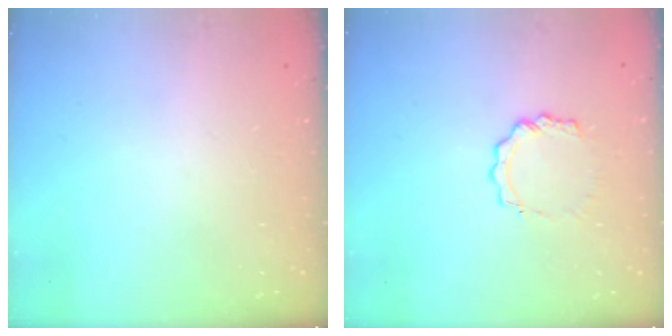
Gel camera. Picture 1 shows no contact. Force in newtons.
{"total": 6.6, "press": 6.6, "slide": 0.5}